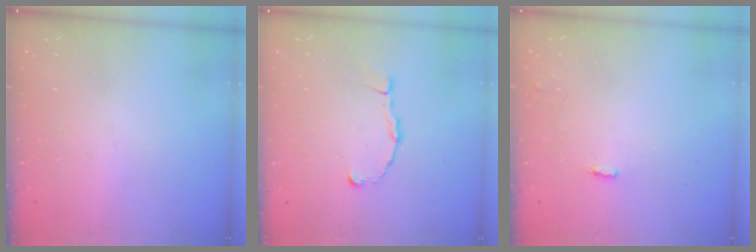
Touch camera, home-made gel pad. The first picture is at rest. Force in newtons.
{"total": 2.4, "press": 2.4, "slide": 0.2}
{"total": 1.3, "press": 1.3, "slide": 0.2}